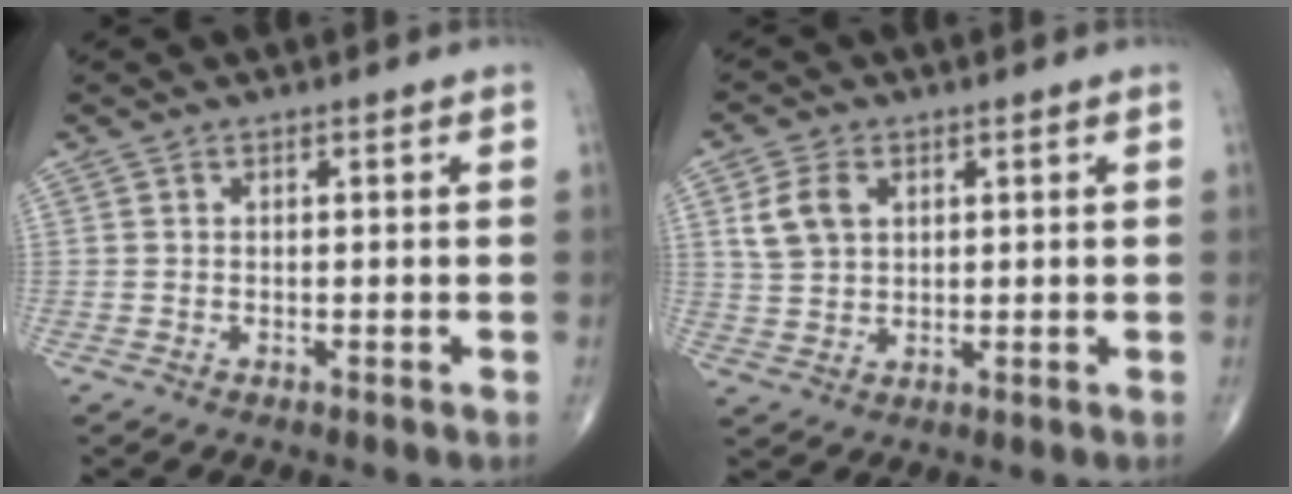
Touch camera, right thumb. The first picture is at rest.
{"total": 6.6, "force": [2.3, 4.7, 4.1], "torque": [-0.071, -0.003, 0.047]}